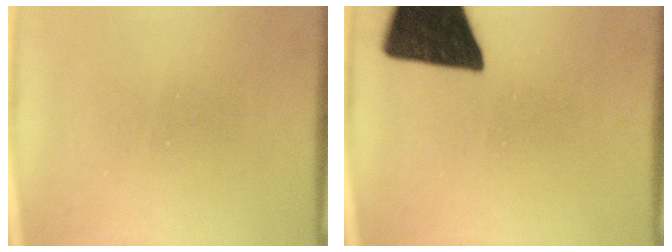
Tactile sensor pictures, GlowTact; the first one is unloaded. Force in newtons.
{"total": 18.6}